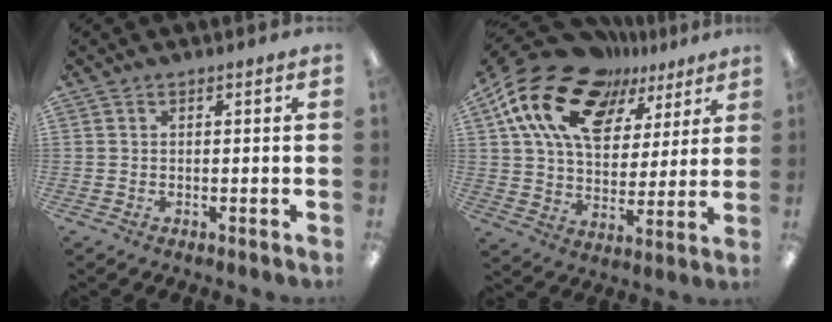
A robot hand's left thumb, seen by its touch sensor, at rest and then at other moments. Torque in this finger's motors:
{"motor_torque": [0.49, 0.57, 1.43, -1.34, 0.56]}